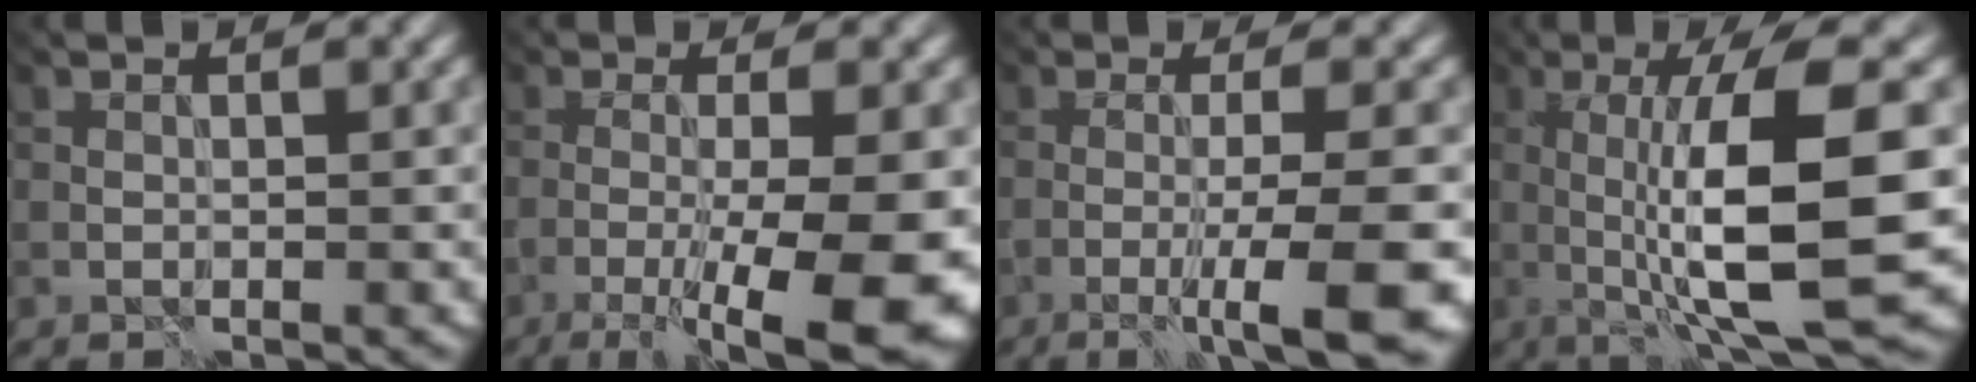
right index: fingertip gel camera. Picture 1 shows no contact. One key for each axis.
{"total": 9.6, "fx": -3.3, "fy": 1.6, "fz": 8.9, "tx": -0.131, "ty": -0.020, "tz": -0.045}
{"total": 7.5, "fx": -3.2, "fy": 0.7, "fz": 6.7, "tx": -0.083, "ty": -0.014, "tz": -0.053}
{"total": 10.7, "fx": -0.8, "fy": 2.0, "fz": 10.5, "tx": -0.151, "ty": -0.007, "tz": -0.012}